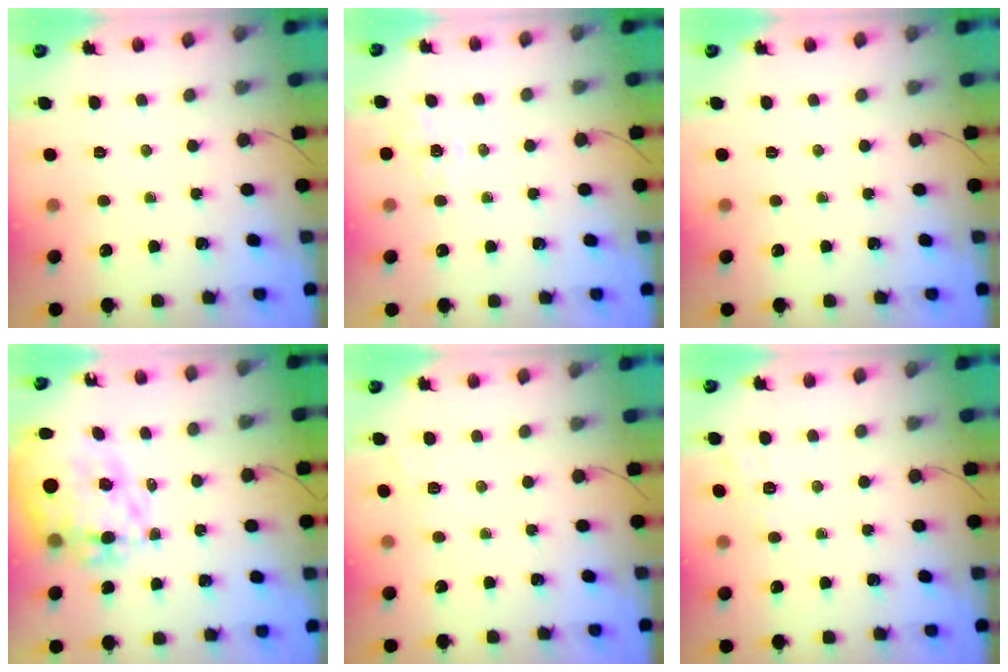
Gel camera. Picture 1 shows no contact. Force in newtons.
{"total": 1.6, "press": 0.1, "slide": 1.6}
{"total": 0.0}
{"total": 23.4, "press": 22.7, "slide": 5.9}
{"total": 6.7, "press": 6.4, "slide": 1.9}
{"total": 2.3, "press": 0.9, "slide": 2.1}